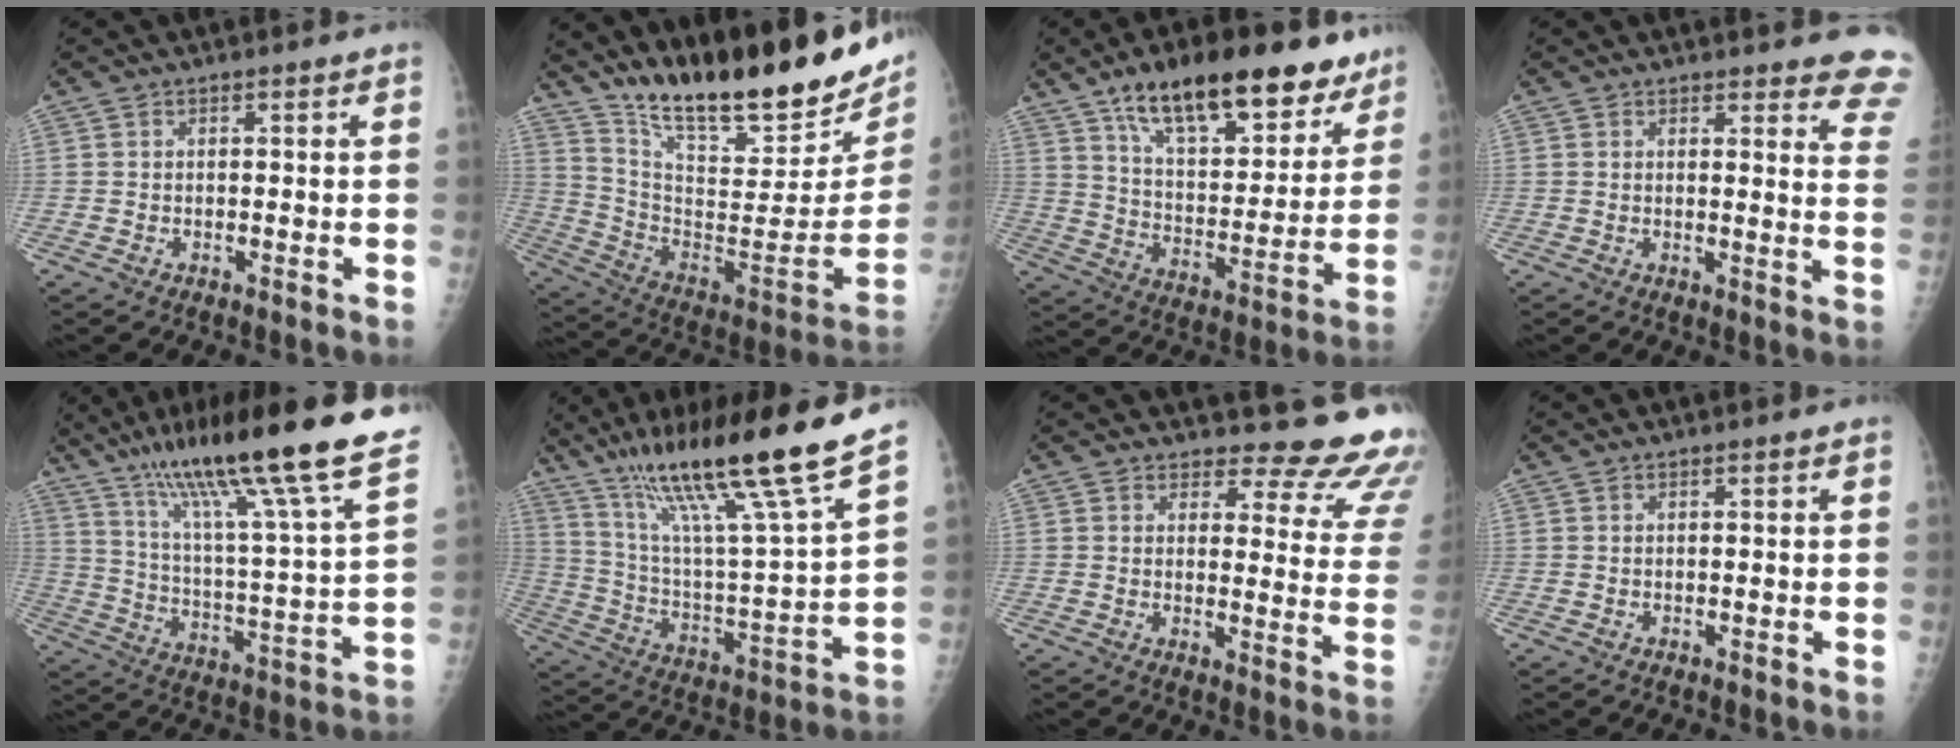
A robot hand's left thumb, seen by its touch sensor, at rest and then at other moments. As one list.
[{"total": 29.1, "force": [21.8, 7.9, 17.6], "torque": [-0.250, -0.102, 0.344]}, {"total": 24.2, "force": [16.1, 9.9, 15.1], "torque": [-0.184, -0.048, 0.255]}, {"total": 10.2, "force": [9.5, 2.1, 2.9], "torque": [0.010, -0.073, 0.074]}, {"total": 27.6, "force": [19.8, 1.9, 19.2], "torque": [-0.303, -0.068, 0.315]}, {"total": 23.5, "force": [17.0, 0.3, 16.2], "torque": [-0.253, -0.072, 0.300]}, {"total": 16.7, "force": [15.9, 4.4, 2.8], "torque": [0.019, -0.158, 0.156]}, {"total": 0.0}]